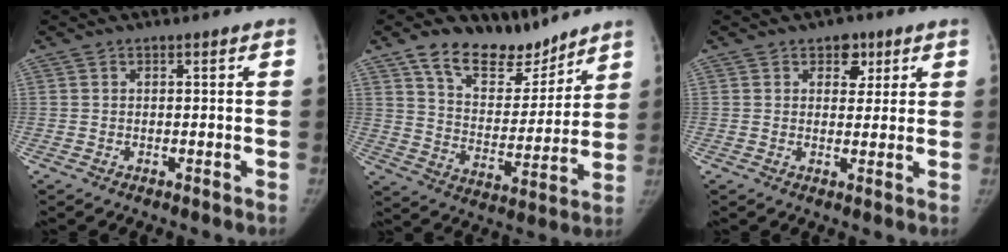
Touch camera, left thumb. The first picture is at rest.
{"total": 14.8, "force": [11.3, 7.7, 5.8], "torque": [-0.044, -0.070, 0.200]}
{"total": 4.1, "force": [2.1, 3.0, 1.9], "torque": [0.004, -0.007, 0.027]}